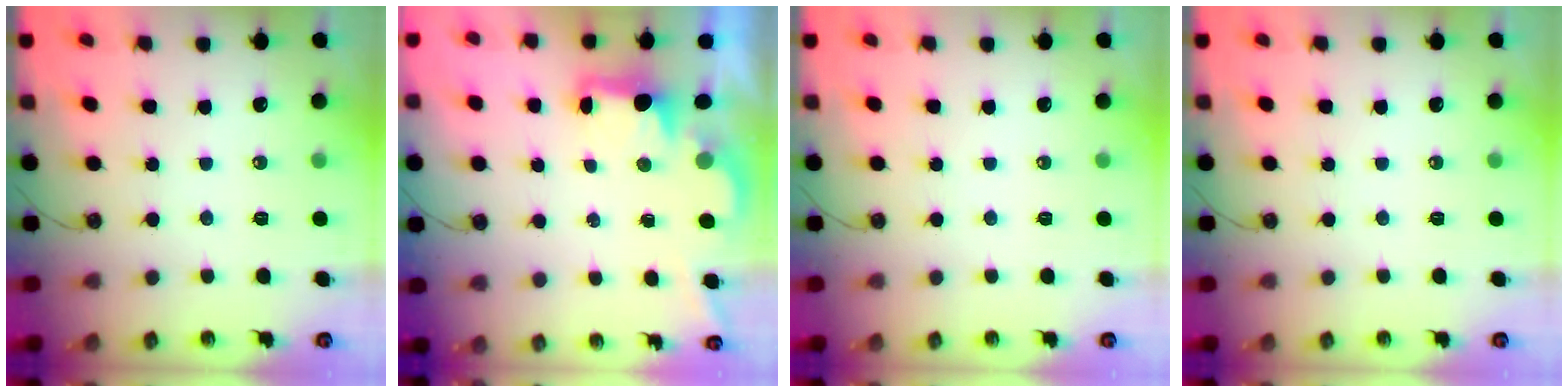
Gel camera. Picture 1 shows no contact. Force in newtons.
{"total": 2.1, "press": 1.9, "slide": 0.8}
{"total": 0.0}
{"total": 0.0}